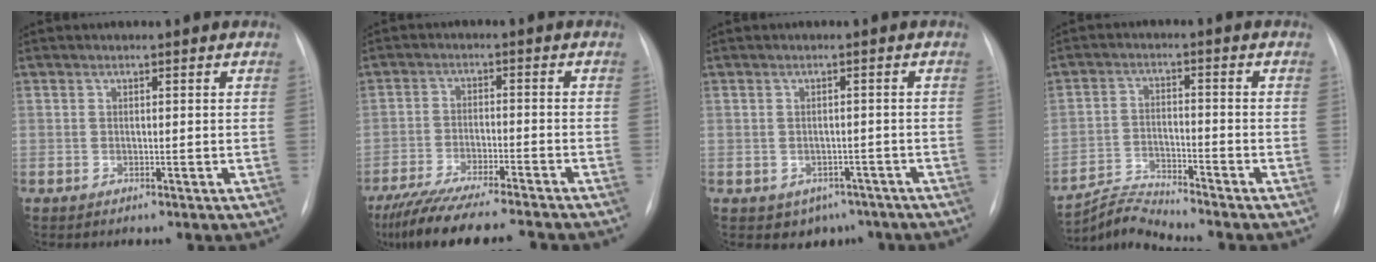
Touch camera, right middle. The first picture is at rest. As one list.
[{"total": 15.5, "force": [-13.5, 1.2, 7.5], "torque": [-0.130, -0.028, -0.210]}, {"total": 4.2, "force": [-2.7, 3.0, 1.0], "torque": [-0.001, 0.008, -0.030]}, {"total": 5.6, "force": [-5.3, -1.8, -0.7], "torque": [-0.006, -0.012, -0.099]}]